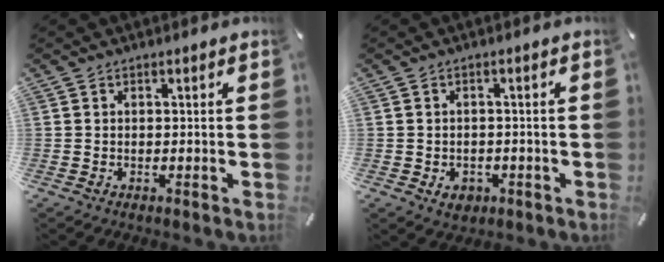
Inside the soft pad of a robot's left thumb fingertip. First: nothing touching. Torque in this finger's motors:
{"motor_torque": [0.17, 0.21, 0.01, 0.02, 0.00]}